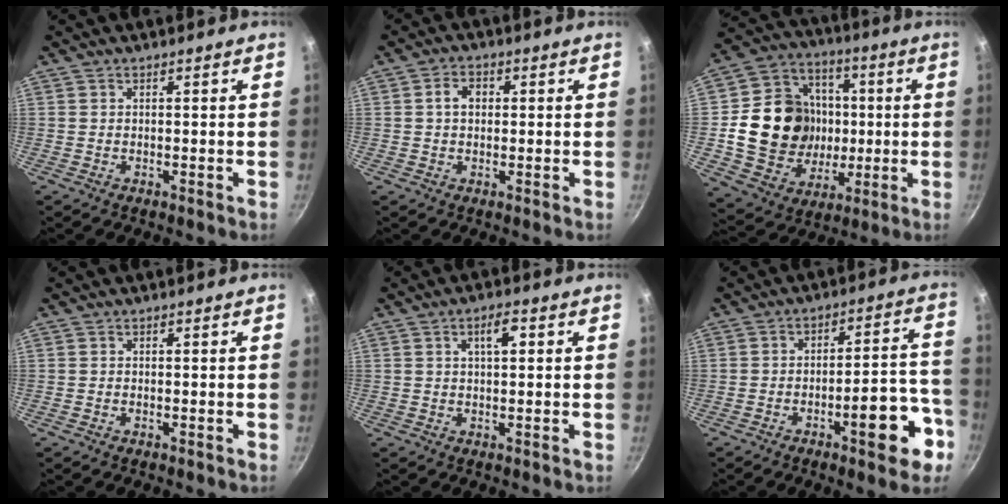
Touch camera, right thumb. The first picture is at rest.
{"total": 3.9, "force": [0.5, 2.9, 2.5], "torque": [-0.028, 0.010, 0.005]}
{"total": 20.9, "force": [-0.3, 17.9, 10.7], "torque": [-0.164, 0.025, 0.003]}
{"total": 0.0}
{"total": 4.1, "force": [1.1, 1.5, 3.7], "torque": [-0.057, 0.006, 0.014]}
{"total": 12.7, "force": [-5.9, 4.2, 10.4], "torque": [-0.112, 0.055, -0.077]}